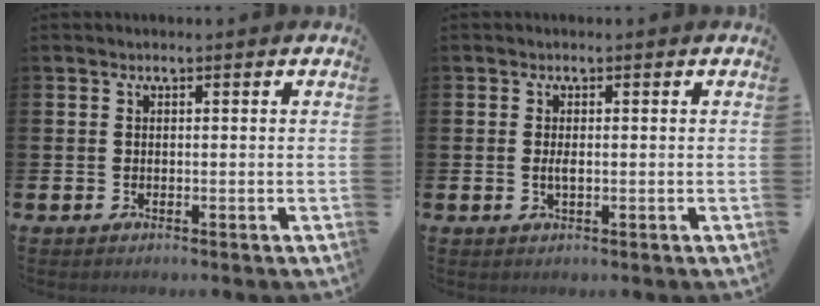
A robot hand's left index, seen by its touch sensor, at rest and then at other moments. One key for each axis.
{"total": 1.4, "fx": 0.0, "fy": 0.5, "fz": 1.3, "tx": -0.017, "ty": -0.001, "tz": -0.004}